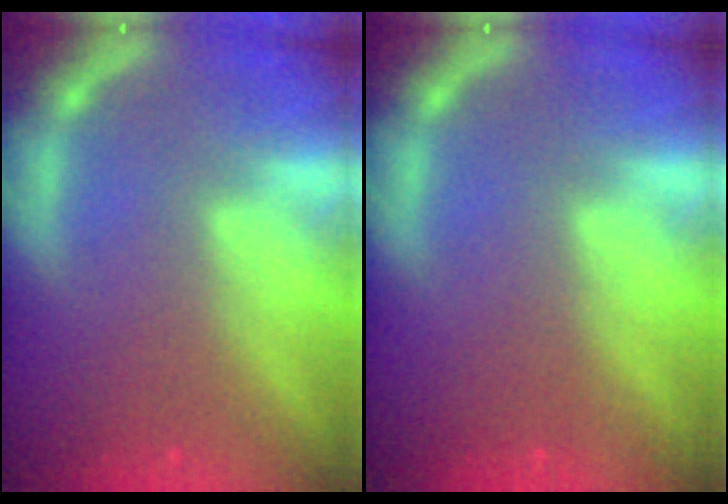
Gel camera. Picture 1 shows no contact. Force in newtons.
{"total": 0.0}